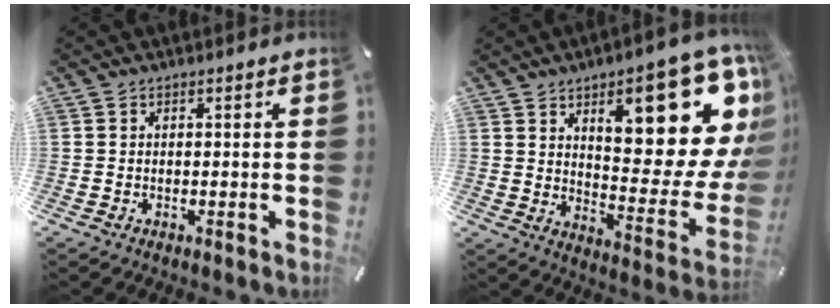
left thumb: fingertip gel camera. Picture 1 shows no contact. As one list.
[{"total": 22.9, "force": [11.6, 8.8, 17.7], "torque": [-0.219, -0.092, 0.188]}]